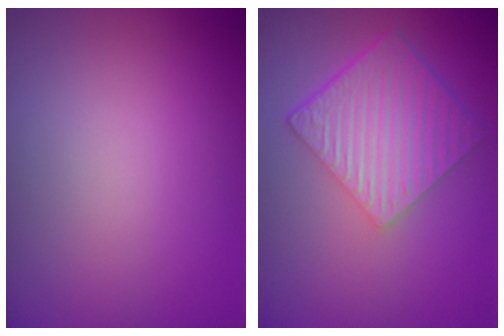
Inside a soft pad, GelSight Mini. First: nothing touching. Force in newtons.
{"total": 6.5, "press": 4.4, "slide": 4.7}